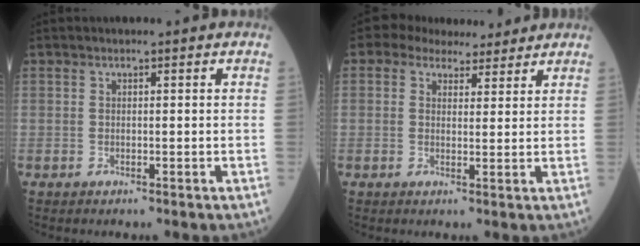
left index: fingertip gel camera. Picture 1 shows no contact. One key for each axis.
{"total": 6.5, "fx": 5.3, "fy": 3.2, "fz": 1.8, "tx": -0.026, "ty": 0.021, "tz": 0.075}